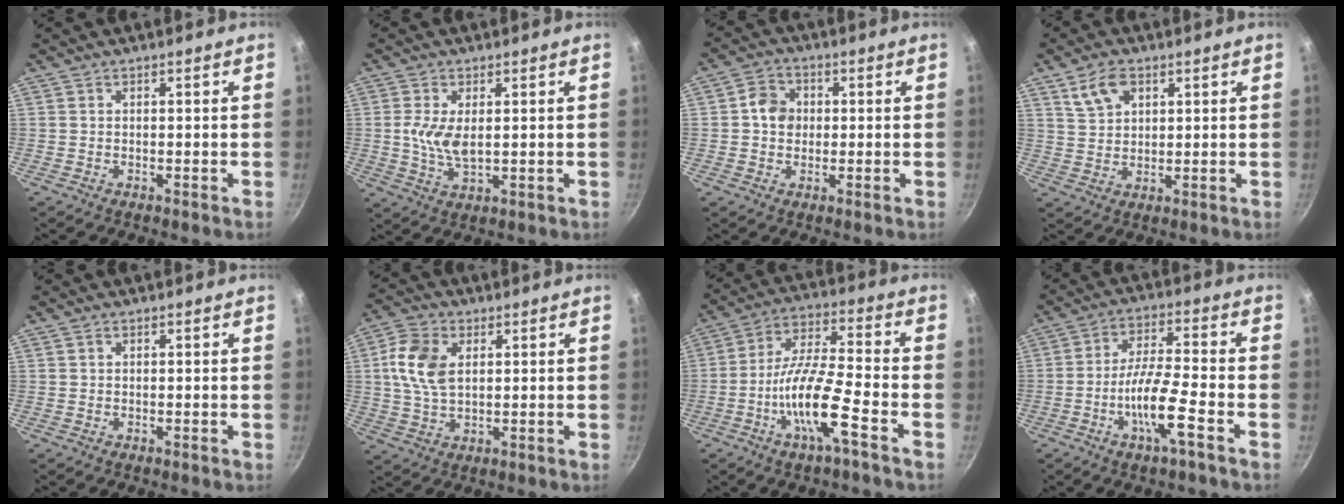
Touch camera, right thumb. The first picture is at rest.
{"total": 6.3, "force": [0.7, 3.1, 5.4], "torque": [-0.106, -0.007, 0.017]}
{"total": 5.2, "force": [0.4, 4.6, 2.5], "torque": [-0.020, 0.009, -0.004]}
{"total": 6.4, "force": [3.3, 4.1, 3.8], "torque": [-0.055, -0.004, 0.065]}
{"total": 0.6, "force": [0.2, 0.4, 0.3], "torque": [-0.003, 0.002, 0.003]}
{"total": 9.6, "force": [2.2, 6.1, 7.1], "torque": [-0.132, 0.005, 0.037]}
{"total": 13.2, "force": [-5.6, 2.7, 11.6], "torque": [-0.215, 0.038, -0.113]}
{"total": 10.0, "force": [-4.3, 1.6, 8.9], "torque": [-0.166, 0.028, -0.083]}